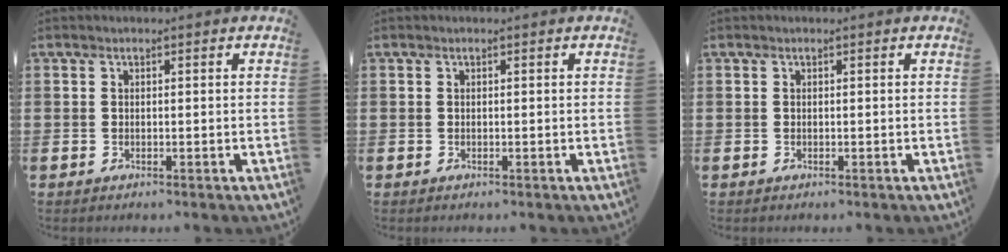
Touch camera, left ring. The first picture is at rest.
{"total": 0.0}
{"total": 0.0}